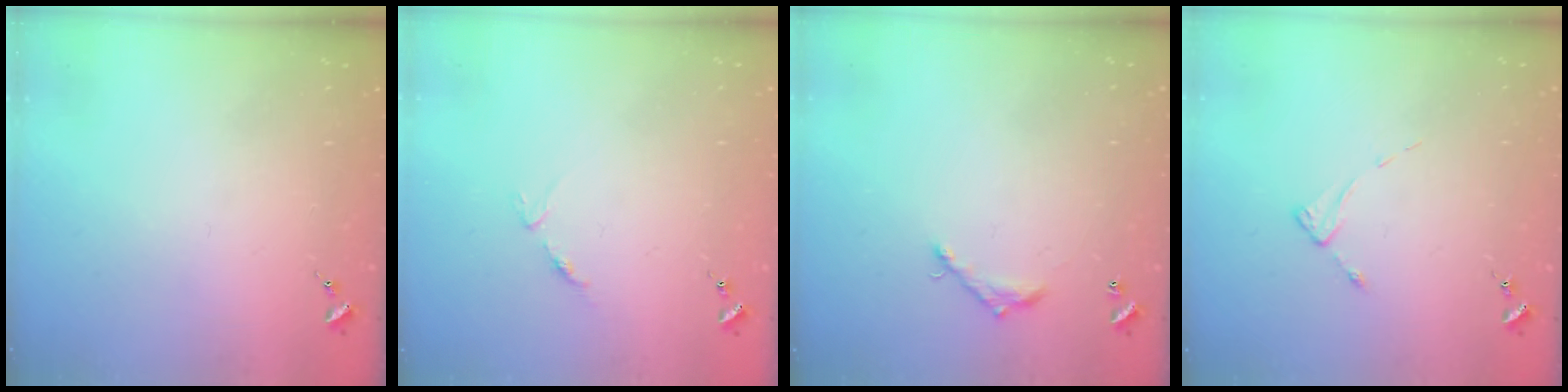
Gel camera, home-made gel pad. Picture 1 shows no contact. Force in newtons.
{"total": 3.2, "press": 3.2, "slide": 0.4}
{"total": 7.3, "press": 7.3, "slide": 0.6}
{"total": 2.3, "press": 2.3, "slide": 0.3}